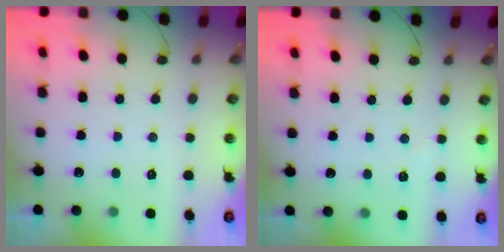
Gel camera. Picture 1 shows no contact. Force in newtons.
{"total": 3.0, "press": 2.6, "slide": 1.4}